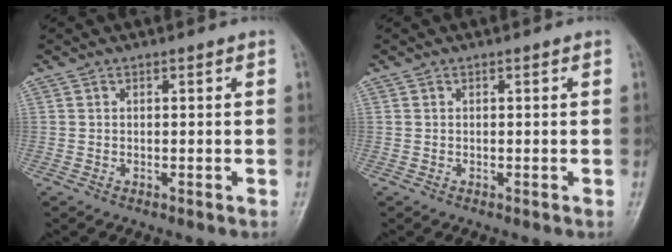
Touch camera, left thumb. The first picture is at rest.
{"total": 0.0}